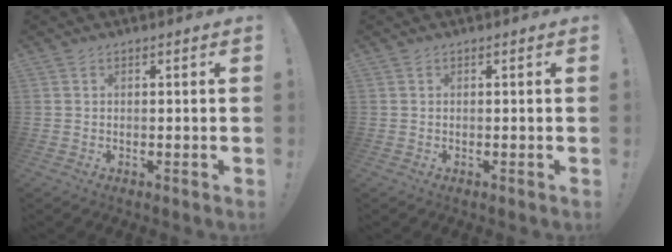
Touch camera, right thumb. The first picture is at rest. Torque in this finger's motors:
{"motor_torque": [0.22, -0.09, -0.24, -0.16, 0.03]}